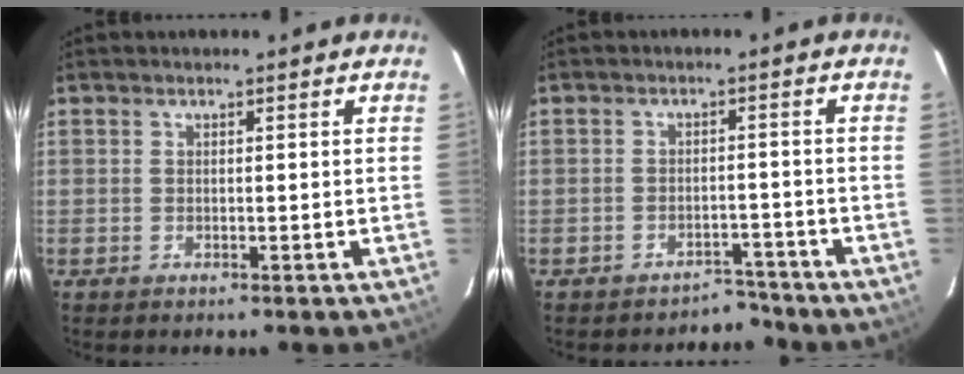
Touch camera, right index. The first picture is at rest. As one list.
[{"total": 4.1, "force": [-3.7, 1.8, -0.3], "torque": [0.012, 0.020, -0.047]}]